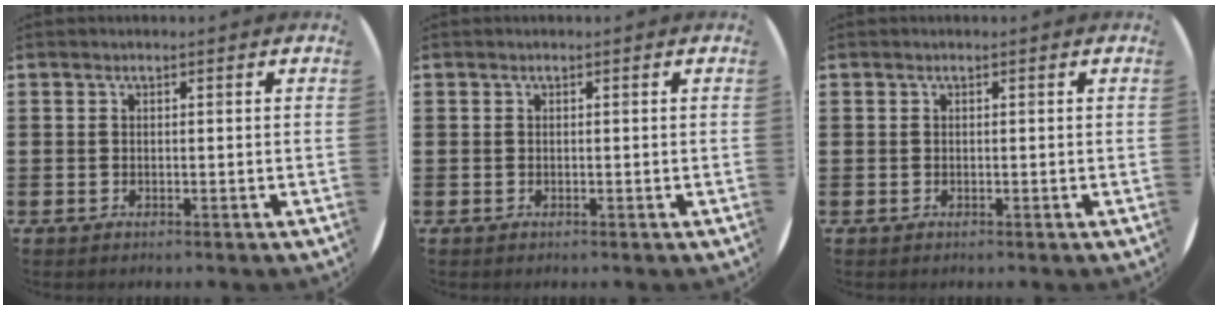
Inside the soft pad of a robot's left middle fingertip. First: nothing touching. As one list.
[{"total": 0.0}, {"total": 0.0}]